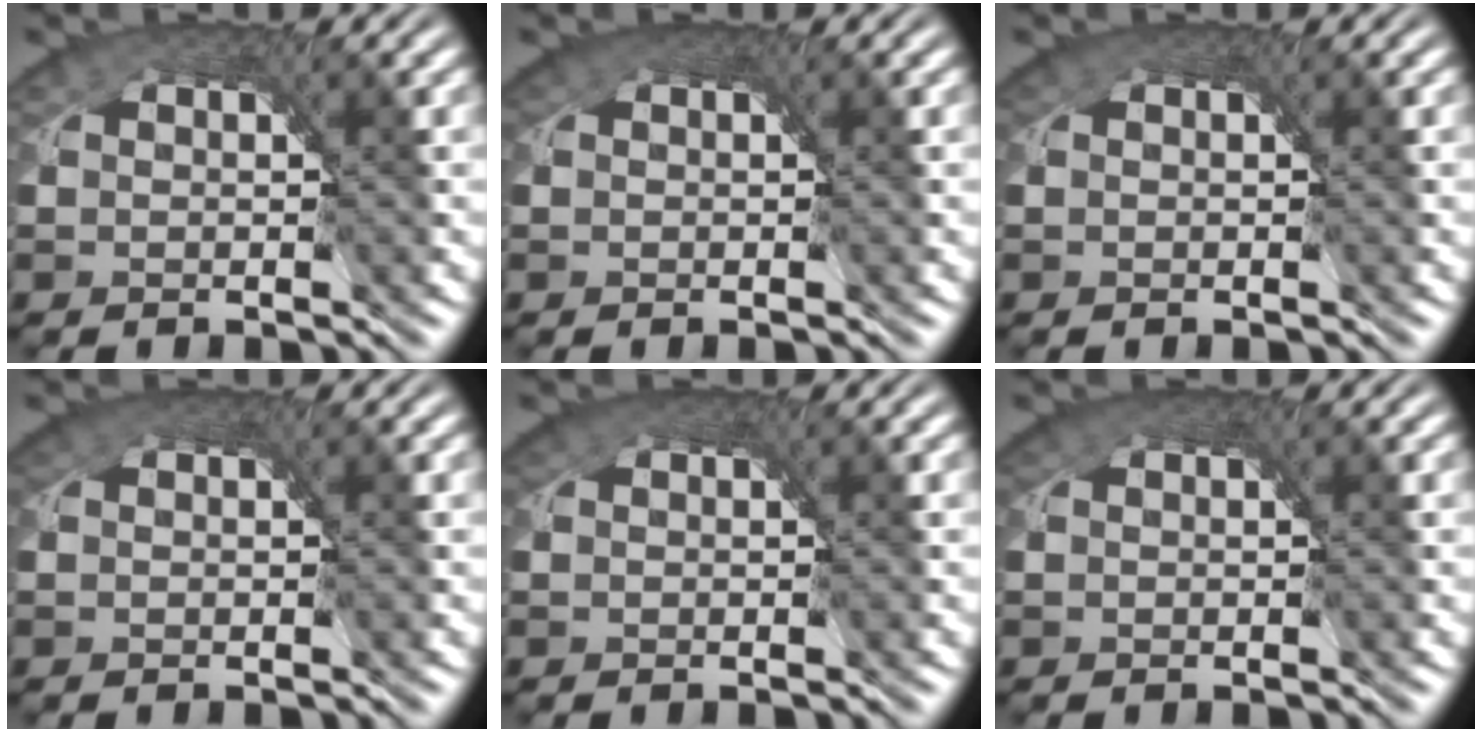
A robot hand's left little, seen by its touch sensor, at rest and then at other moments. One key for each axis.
{"total": 1.8, "fx": 0.7, "fy": 1.5, "fz": 0.8, "tx": -0.017, "ty": 0.001, "tz": 0.005}
{"total": 1.0, "fx": 0.2, "fy": 0.9, "fz": 0.3, "tx": -0.008, "ty": -0.001, "tz": 0.000}
{"total": 1.5, "fx": 0.5, "fy": 1.3, "fz": 0.6, "tx": -0.016, "ty": 0.000, "tz": 0.003}
{"total": 1.7, "fx": 0.6, "fy": 1.4, "fz": 0.7, "tx": -0.017, "ty": 0.001, "tz": 0.005}
{"total": 1.6, "fx": 0.5, "fy": 1.4, "fz": 0.7, "tx": -0.016, "ty": 0.000, "tz": 0.004}